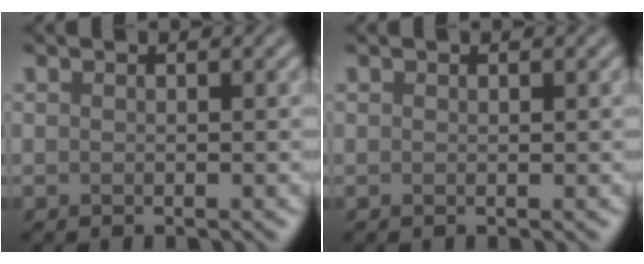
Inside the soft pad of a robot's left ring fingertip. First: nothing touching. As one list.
[{"total": 0.0}]